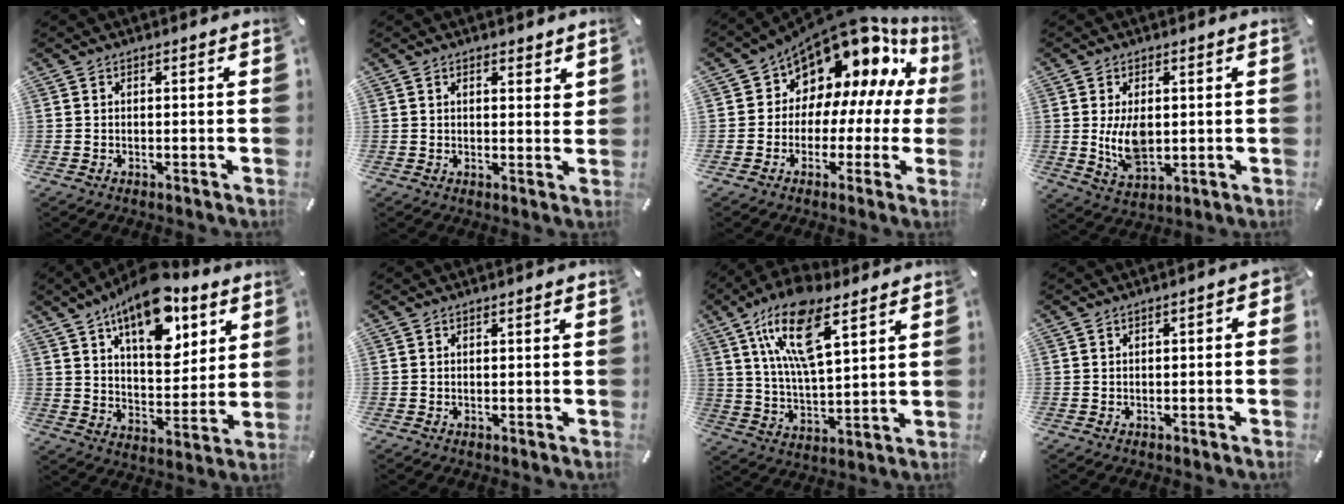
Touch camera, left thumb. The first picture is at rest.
{"total": 2.5, "force": [1.9, 1.2, 1.1], "torque": [-0.016, -0.004, 0.033]}
{"total": 11.1, "force": [8.2, 6.4, 3.9], "torque": [-0.075, -0.089, 0.142]}
{"total": 7.8, "force": [0.8, 4.7, 6.1], "torque": [-0.133, -0.009, 0.008]}
{"total": 17.2, "force": [10.6, 8.6, 10.4], "torque": [-0.155, -0.050, 0.181]}
{"total": 0.0}
{"total": 16.5, "force": [9.7, 6.1, 11.8], "torque": [-0.249, -0.028, 0.164]}
{"total": 2.2, "force": [-1.1, 1.1, 1.6], "torque": [-0.026, 0.009, -0.020]}